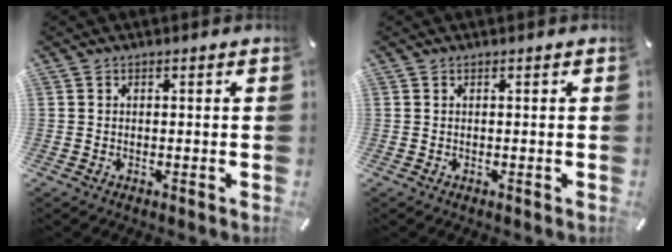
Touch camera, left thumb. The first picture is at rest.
{"total": 0.0}